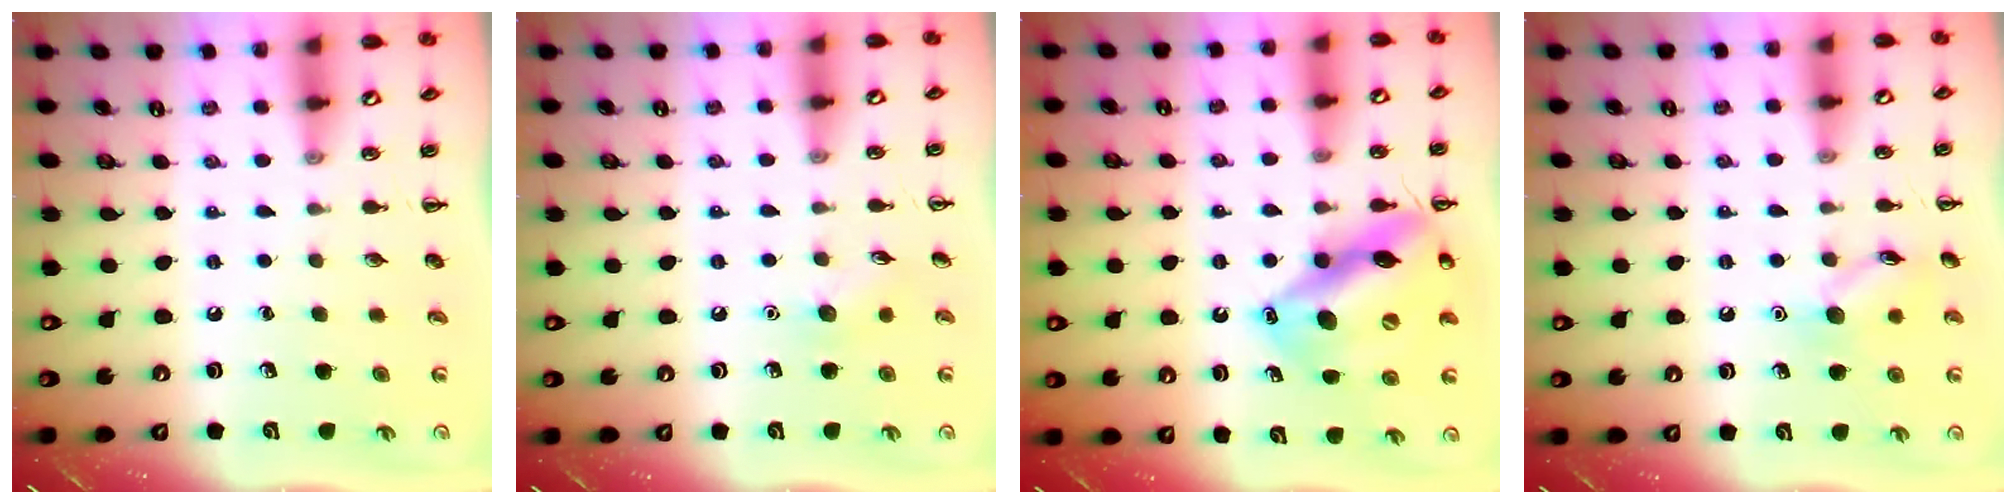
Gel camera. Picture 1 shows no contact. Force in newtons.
{"total": 6.6, "press": 6.3, "slide": 1.8}
{"total": 16.6, "press": 16.4, "slide": 2.4}
{"total": 9.5, "press": 9.4, "slide": 0.9}